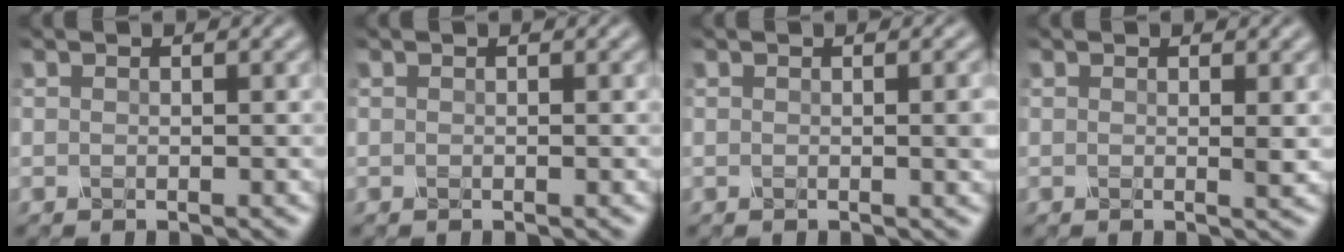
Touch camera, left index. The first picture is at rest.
{"total": 0.0}
{"total": 1.4, "force": [0.1, 0.3, 1.4], "torque": [-0.020, -0.001, 0.002]}
{"total": 0.8, "force": [0.5, 0.0, 0.6], "torque": [-0.010, -0.002, 0.008]}